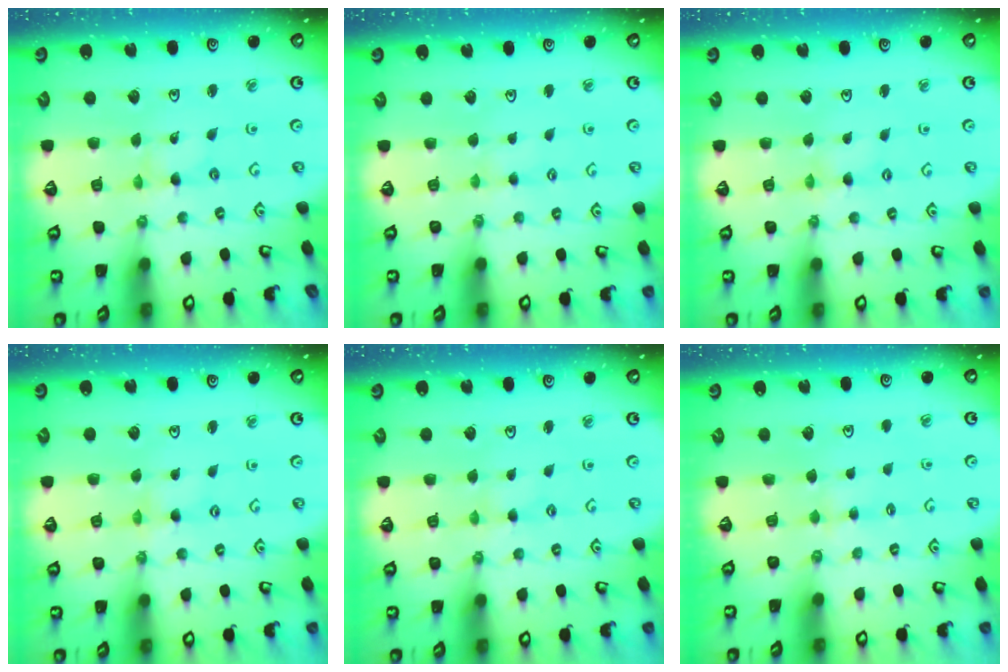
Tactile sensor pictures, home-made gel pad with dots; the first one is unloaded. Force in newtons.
{"total": 1.7, "press": 1.7, "slide": 0.4}
{"total": 1.7, "press": 1.7, "slide": 0.3}
{"total": 1.2, "press": 1.2, "slide": 0.2}
{"total": 0.8, "press": 0.8, "slide": 0.2}
{"total": 2.3, "press": 2.2, "slide": 0.4}